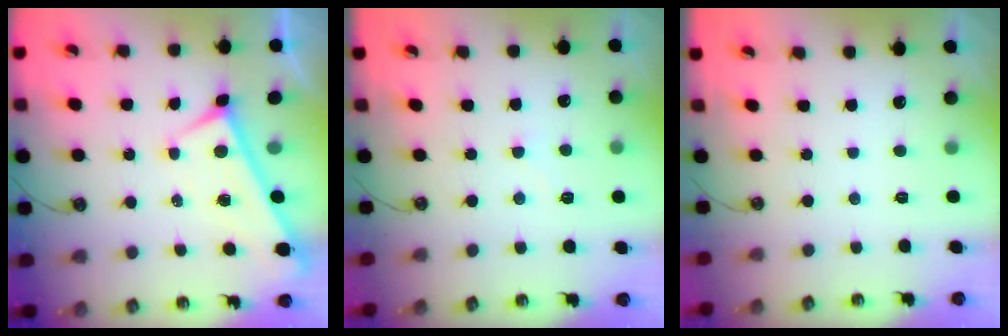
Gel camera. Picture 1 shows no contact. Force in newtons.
{"total": 4.8, "press": 4.8, "slide": 0.5}
{"total": 0.0}